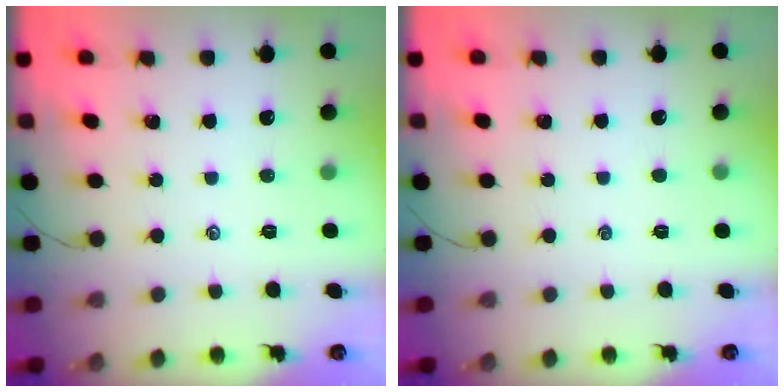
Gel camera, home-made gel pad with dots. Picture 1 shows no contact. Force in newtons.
{"total": 0.0}